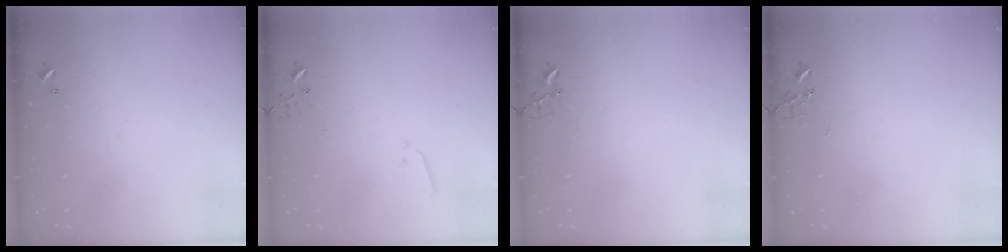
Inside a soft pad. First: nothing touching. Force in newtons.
{"total": 3.0, "press": 2.9, "slide": 0.7}
{"total": 2.4, "press": 2.4, "slide": 0.3}
{"total": 0.0}